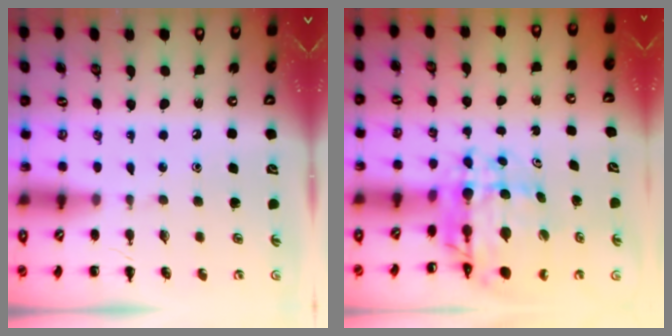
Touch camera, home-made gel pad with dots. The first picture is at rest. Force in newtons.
{"total": 9.3, "press": 8.7, "slide": 3.2}